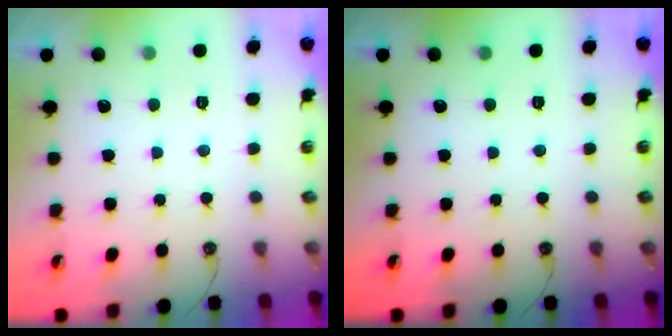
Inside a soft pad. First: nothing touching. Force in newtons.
{"total": 0.0}